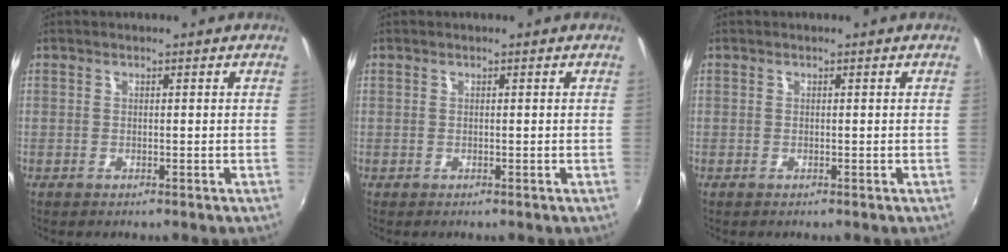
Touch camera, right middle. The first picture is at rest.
{"total": 0.0}
{"total": 0.0}